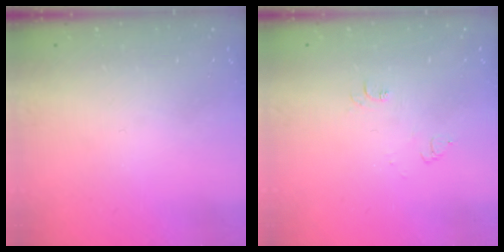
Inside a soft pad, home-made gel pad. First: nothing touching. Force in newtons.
{"total": 5.1, "press": 5.0, "slide": 0.6}